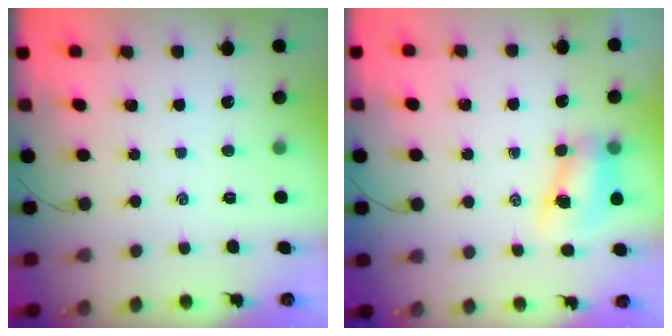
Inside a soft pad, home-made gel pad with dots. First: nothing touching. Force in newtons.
{"total": 8.4, "press": 8.3, "slide": 1.1}